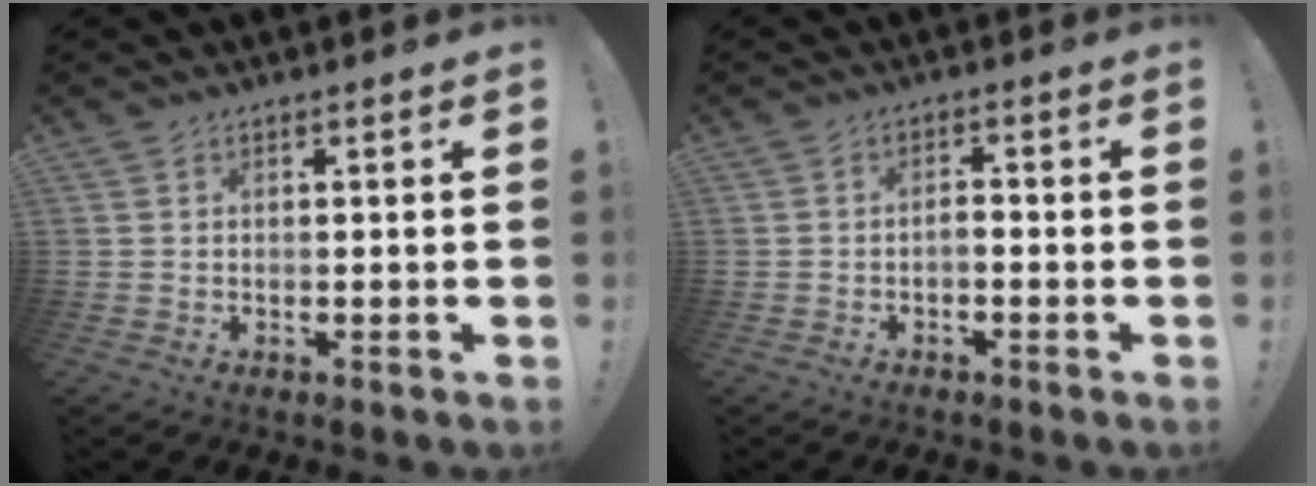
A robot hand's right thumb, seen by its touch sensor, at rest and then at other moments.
{"total": 2.2, "force": [-1.5, 0.7, 1.4], "torque": [-0.024, 0.004, -0.028]}